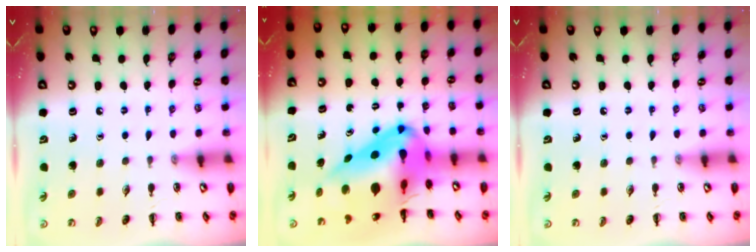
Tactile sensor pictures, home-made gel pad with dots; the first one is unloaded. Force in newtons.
{"total": 18.1, "press": 17.3, "slide": 5.3}
{"total": 0.0}